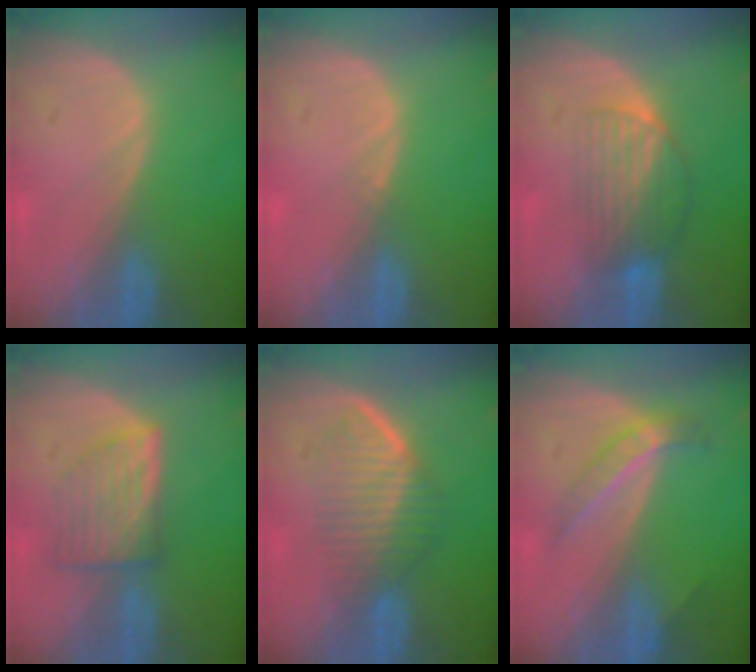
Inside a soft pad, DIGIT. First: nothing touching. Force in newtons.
{"total": 0.6, "press": 0.5, "slide": 0.4}
{"total": 6.9, "press": 6.1, "slide": 3.2}
{"total": 6.6, "press": 6.1, "slide": 2.5}
{"total": 7.1, "press": 6.1, "slide": 3.6}
{"total": 4.0, "press": 3.9, "slide": 0.7}